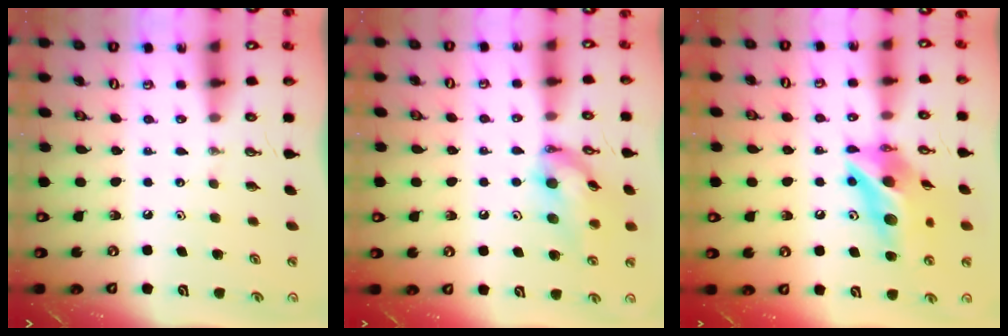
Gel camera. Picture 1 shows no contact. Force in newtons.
{"total": 13.6, "press": 13.6, "slide": 1.5}
{"total": 14.8, "press": 14.7, "slide": 1.3}